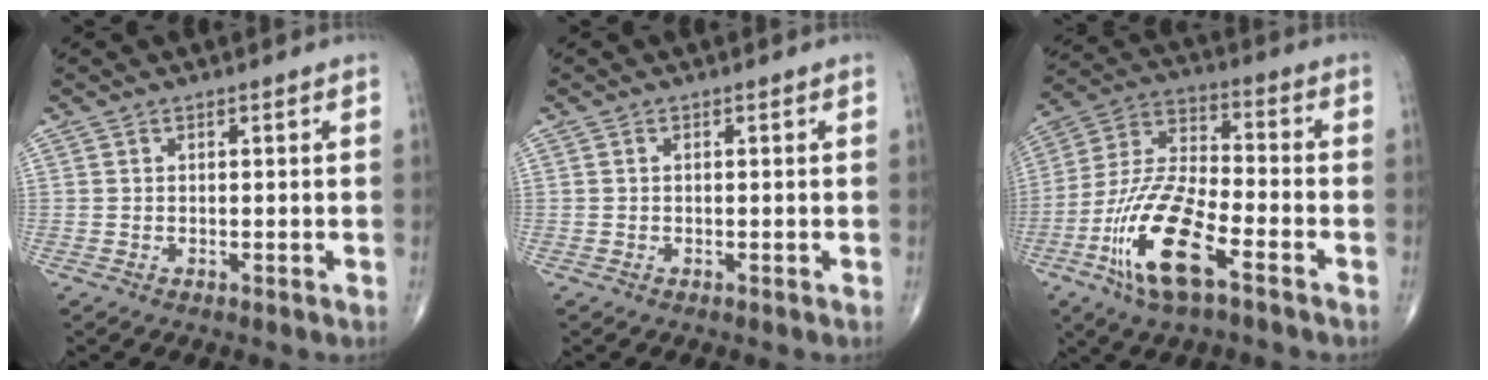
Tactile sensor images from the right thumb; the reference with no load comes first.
{"total": 0.0}
{"total": 16.7, "force": [-7.9, 5.6, 13.6], "torque": [-0.286, 0.034, -0.149]}